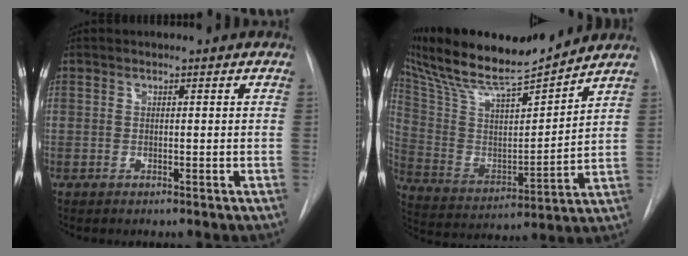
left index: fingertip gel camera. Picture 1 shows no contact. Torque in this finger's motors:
{"motor_torque": [0.89, -1.25, 0.39, 0.14]}